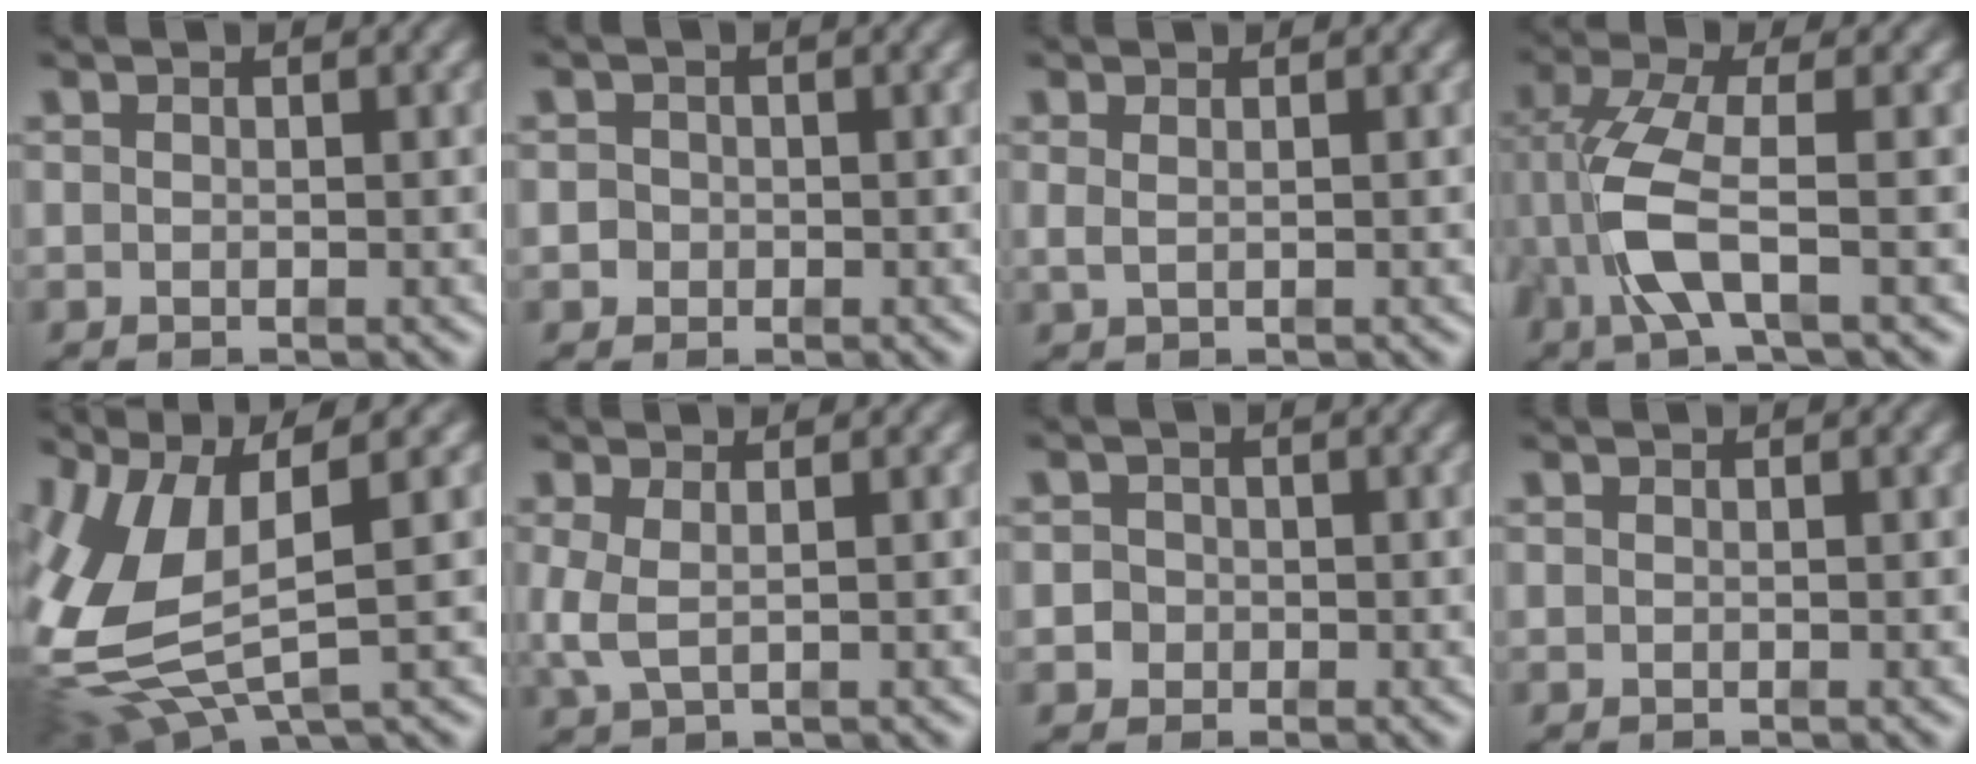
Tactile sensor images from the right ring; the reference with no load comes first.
{"total": 2.2, "force": [-0.5, 2.1, 0.2], "torque": [-0.014, -0.006, -0.011]}
{"total": 0.8, "force": [0.5, 0.0, 0.7], "torque": [-0.016, -0.006, 0.014]}
{"total": 5.7, "force": [-0.7, 2.2, 5.2], "torque": [-0.136, -0.018, -0.003]}
{"total": 10.5, "force": [0.2, 7.3, 7.5], "torque": [-0.189, -0.028, 0.014]}
{"total": 2.4, "force": [0.1, 1.3, 2.1], "torque": [-0.063, -0.016, 0.014]}
{"total": 3.1, "force": [-0.6, 3.0, 0.5], "torque": [-0.021, -0.009, -0.014]}
{"total": 0.0}